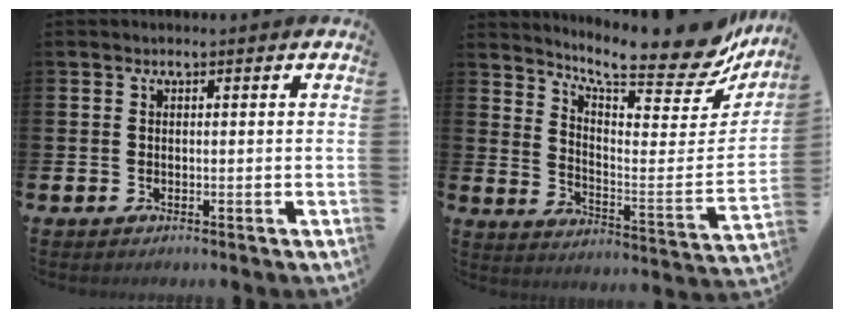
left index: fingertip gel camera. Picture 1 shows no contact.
{"total": 11.0, "force": [9.7, 1.9, 4.8], "torque": [-0.087, -0.086, 0.160]}